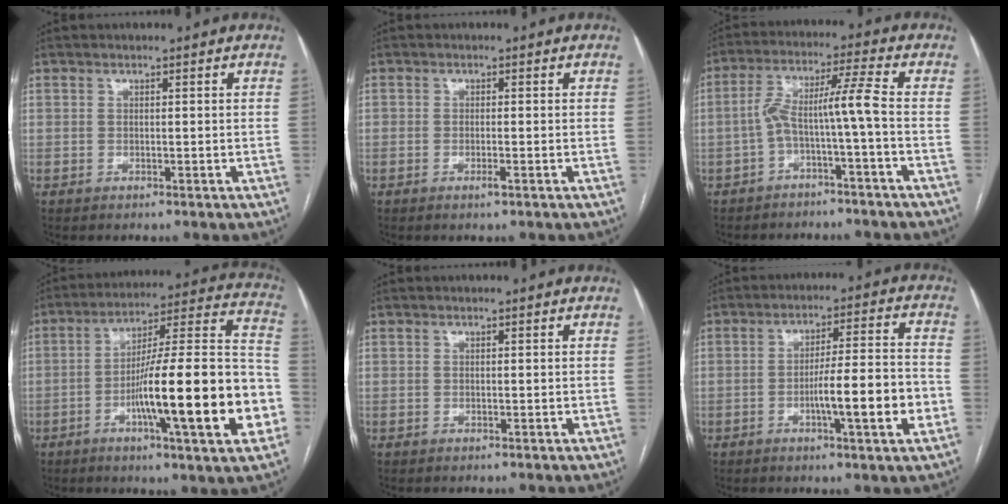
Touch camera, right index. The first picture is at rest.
{"total": 0.8, "force": [-0.4, 0.0, 0.7], "torque": [-0.013, 0.001, -0.005]}
{"total": 7.1, "force": [-2.3, -0.9, 6.7], "torque": [-0.124, 0.037, -0.036]}
{"total": 23.1, "force": [-6.8, 1.7, 22.0], "torque": [-0.283, 0.009, -0.101]}
{"total": 0.0}
{"total": 10.8, "force": [-3.2, 0.4, 10.3], "torque": [-0.159, 0.007, -0.048]}